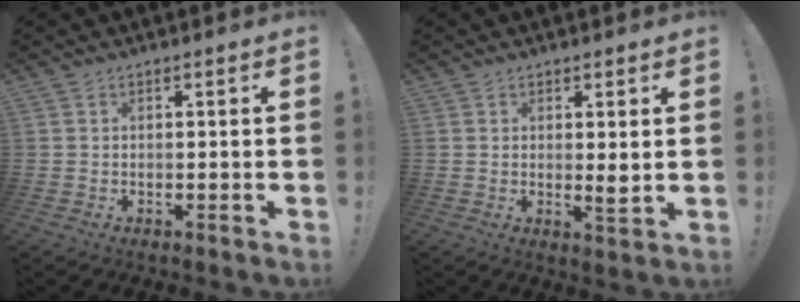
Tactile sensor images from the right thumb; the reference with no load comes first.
{"total": 3.5, "force": [0.9, 0.7, 3.3], "torque": [-0.026, -0.021, 0.010]}